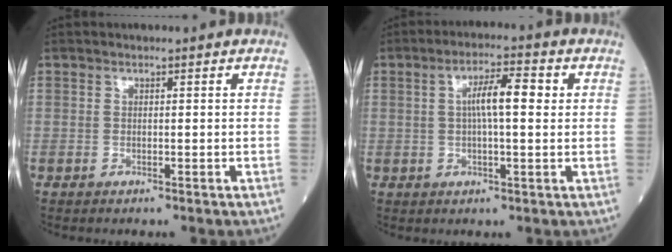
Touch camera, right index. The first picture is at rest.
{"total": 6.4, "force": [1.2, 1.2, 6.2], "torque": [-0.111, 0.019, 0.020]}